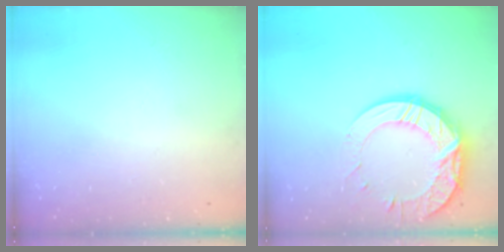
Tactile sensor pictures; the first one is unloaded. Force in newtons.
{"total": 15.6, "press": 15.6, "slide": 1.1}